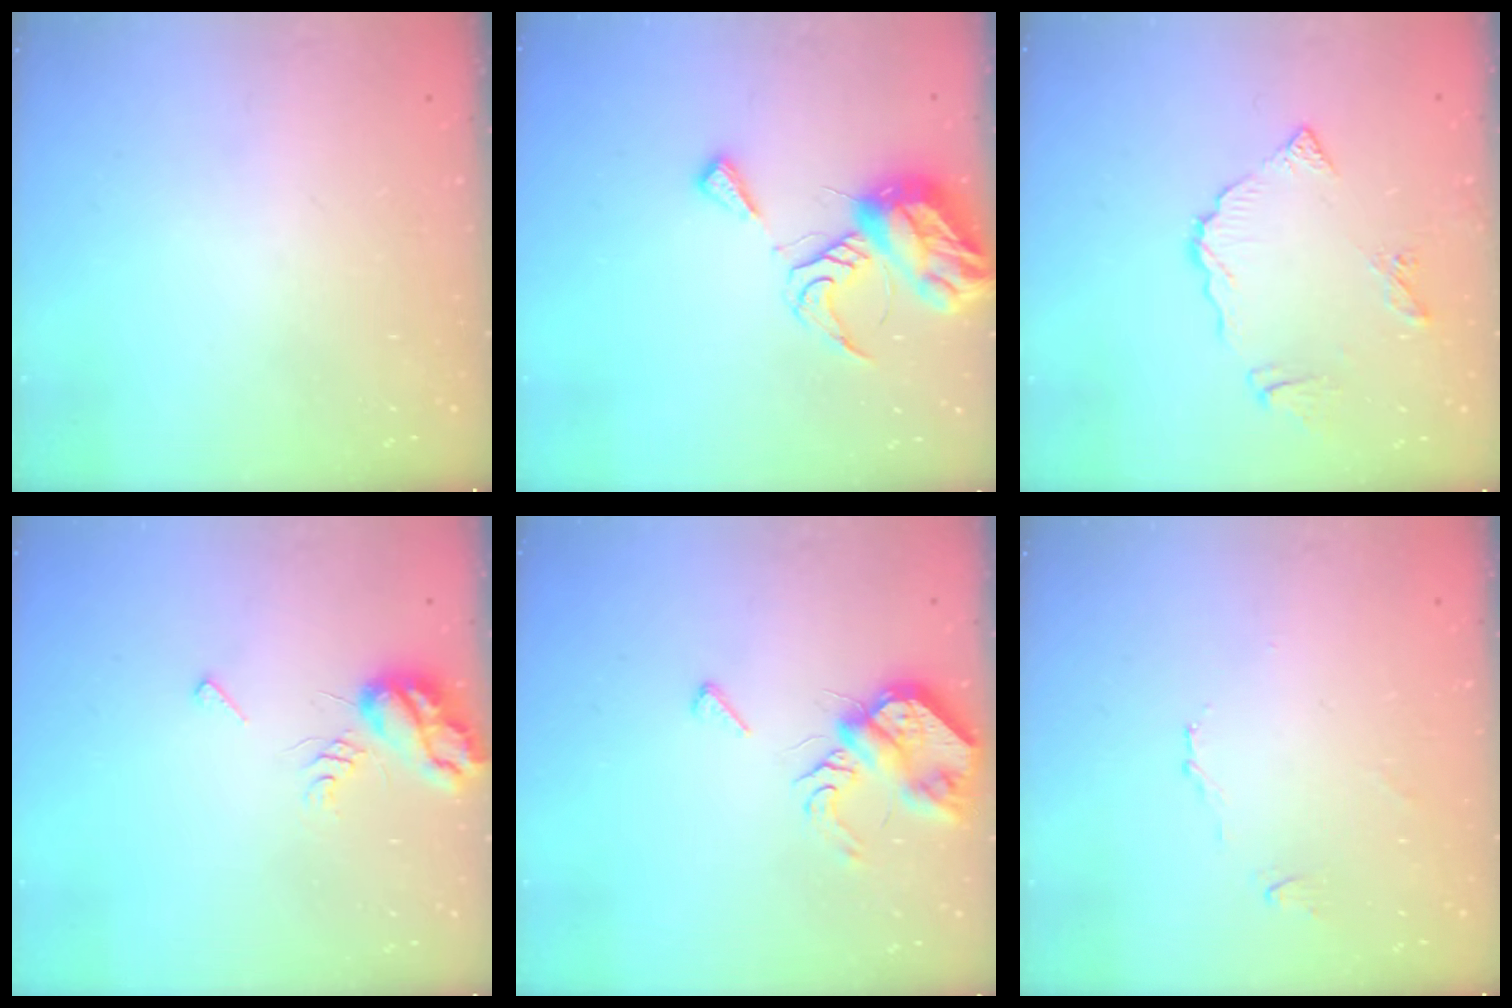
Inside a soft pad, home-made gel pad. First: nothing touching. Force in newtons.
{"total": 11.9, "press": 11.8, "slide": 1.3}
{"total": 8.4, "press": 8.4, "slide": 0.9}
{"total": 8.1, "press": 8.0, "slide": 1.0}
{"total": 9.1, "press": 9.0, "slide": 1.3}
{"total": 2.7, "press": 2.6, "slide": 0.6}